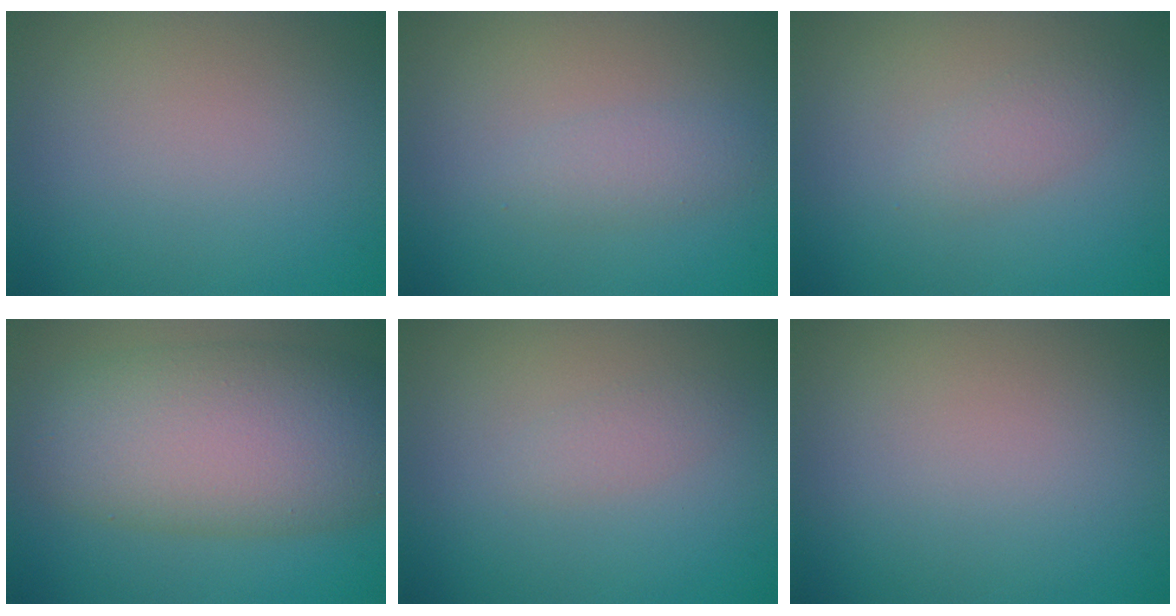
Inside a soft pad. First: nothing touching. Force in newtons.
{"total": 1.8, "press": 1.8, "slide": 0.0}
{"total": 1.7, "press": 1.6, "slide": 0.1}
{"total": 10.8, "press": 10.8, "slide": 0.7}
{"total": 1.2, "press": 1.2, "slide": 0.1}
{"total": 0.0}